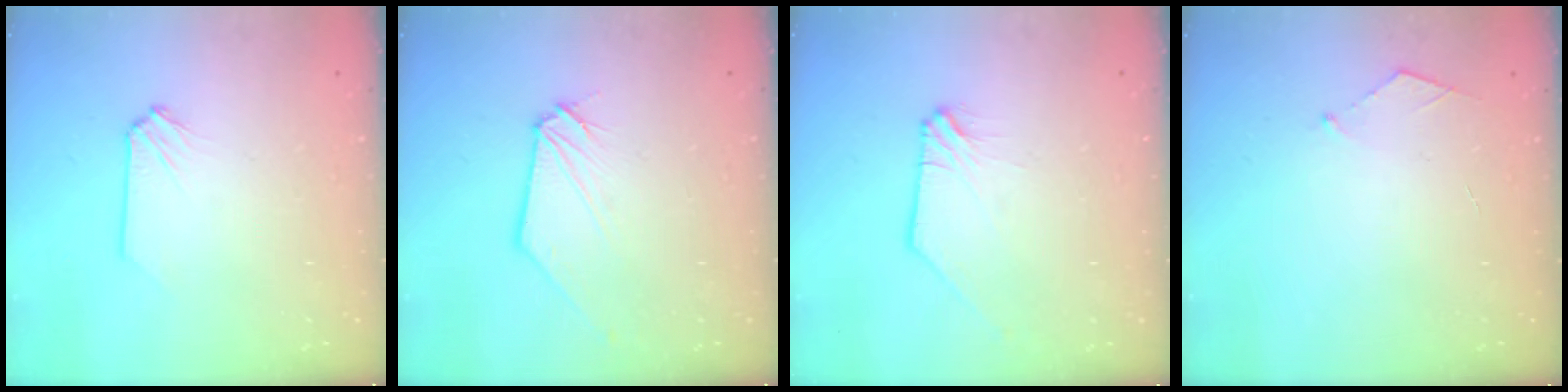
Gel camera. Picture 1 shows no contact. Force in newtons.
{"total": 0.5, "press": 0.5, "slide": 0.1}
{"total": 0.9, "press": 0.8, "slide": 0.2}
{"total": 3.3, "press": 3.3, "slide": 0.4}